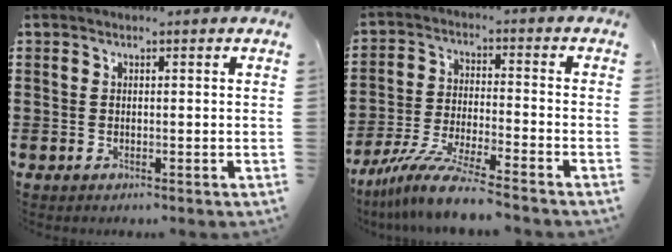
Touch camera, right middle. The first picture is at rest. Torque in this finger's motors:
{"motor_torque": [1.25, -0.88, 0.64, 0.10]}